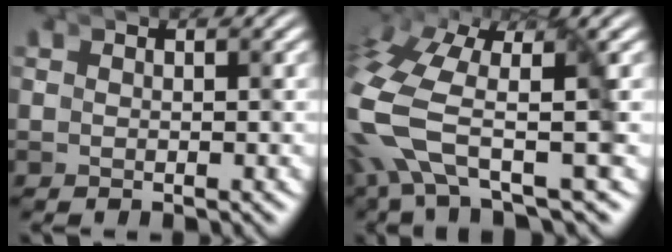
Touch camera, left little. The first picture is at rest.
{"total": 7.7, "force": [-3.2, 3.6, 6.0], "torque": [-0.178, -0.053, -0.045]}